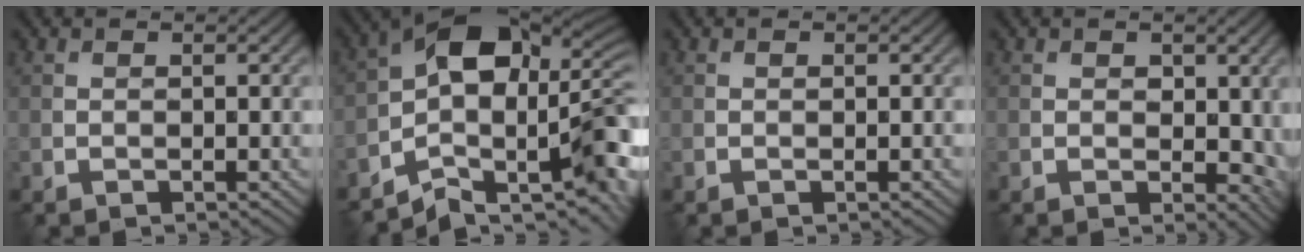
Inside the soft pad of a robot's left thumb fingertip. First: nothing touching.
{"total": 14.7, "force": [-3.3, 8.5, 11.5], "torque": [-0.171, 0.006, -0.061]}
{"total": 0.0}
{"total": 3.9, "force": [0.6, 2.7, 2.7], "torque": [-0.034, -0.012, 0.016]}